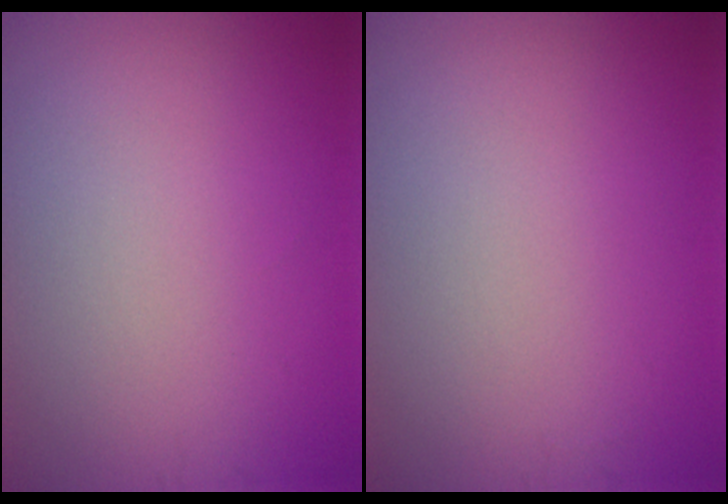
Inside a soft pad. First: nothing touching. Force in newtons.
{"total": 0.0}